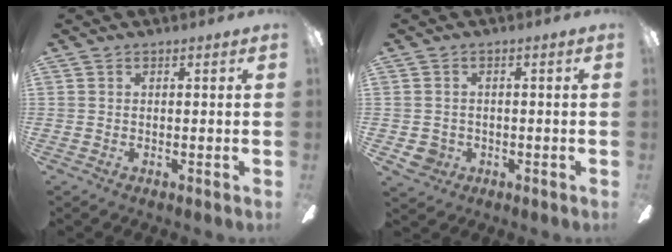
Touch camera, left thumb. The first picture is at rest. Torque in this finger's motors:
{"motor_torque": [-0.01, 0.02, -0.21, 0.14, 0.00]}